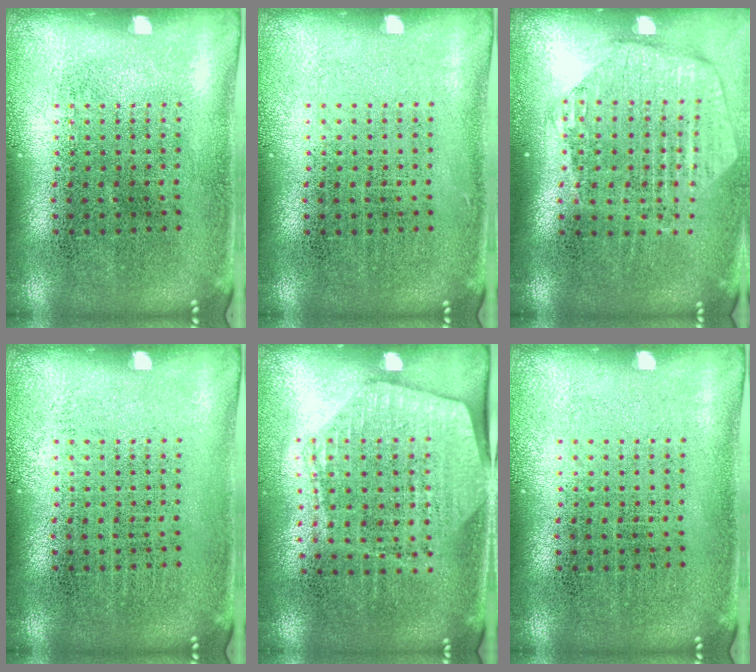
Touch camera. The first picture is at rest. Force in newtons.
{"total": 0.0}
{"total": 1.9, "press": 1.7, "slide": 0.9}
{"total": 0.0}
{"total": 1.6, "press": 1.4, "slide": 0.7}
{"total": 0.0}